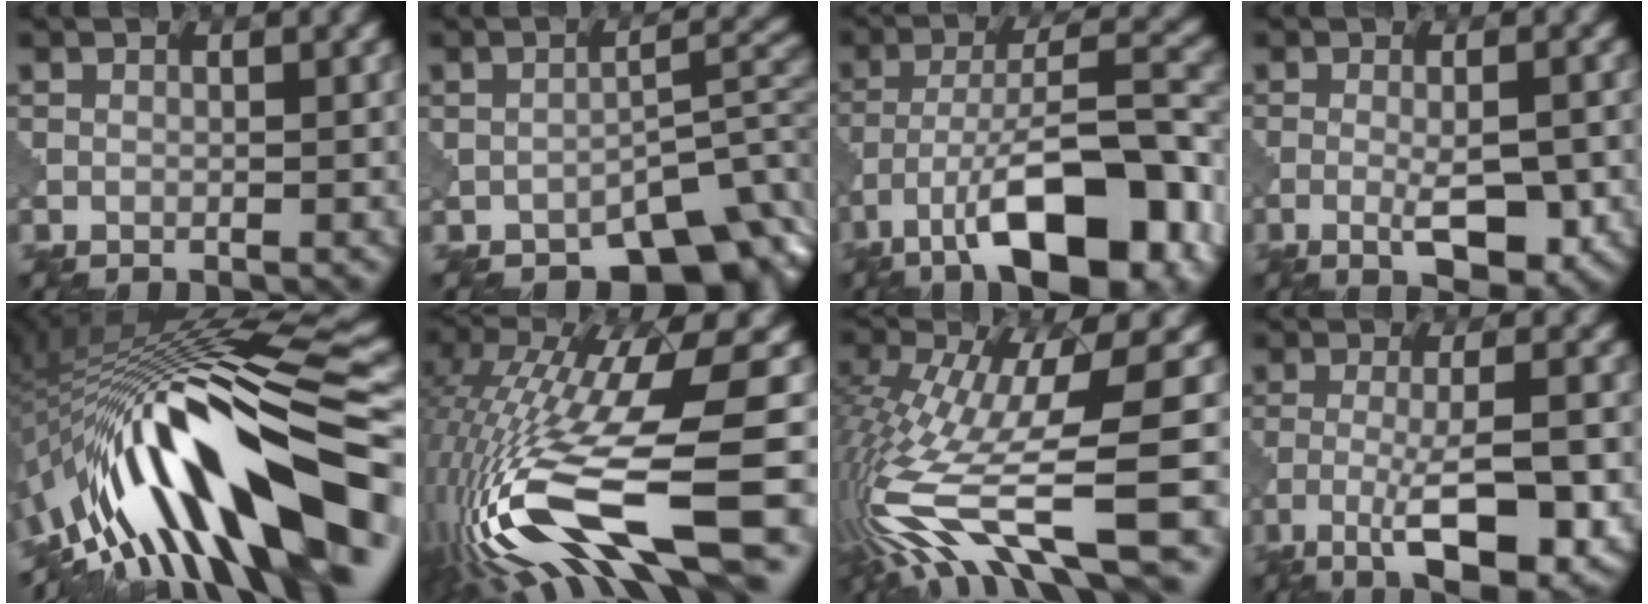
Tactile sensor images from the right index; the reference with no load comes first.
{"total": 7.5, "force": [-5.6, 2.9, 4.0], "torque": [-0.025, 0.004, -0.081]}
{"total": 13.2, "force": [-7.6, 4.7, 9.8], "torque": [-0.157, 0.010, -0.127]}
{"total": 4.2, "force": [-1.5, 1.0, 3.8], "torque": [-0.065, -0.001, -0.022]}
{"total": 15.8, "force": [-4.6, 4.4, 14.5], "torque": [-0.230, 0.046, -0.079]}
{"total": 15.0, "force": [-4.6, 4.3, 13.6], "torque": [-0.285, -0.014, -0.068]}
{"total": 11.9, "force": [-3.6, 2.9, 11.0], "torque": [-0.223, -0.004, -0.051]}
{"total": 7.5, "force": [-3.5, 1.8, 6.3], "torque": [-0.114, 0.001, -0.055]}